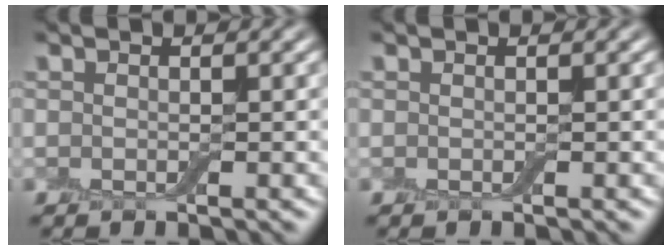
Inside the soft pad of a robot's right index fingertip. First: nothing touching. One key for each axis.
{"total": 0.0}